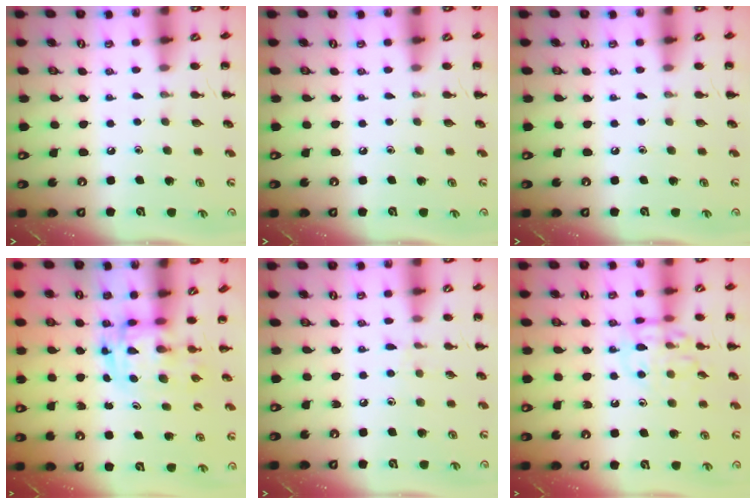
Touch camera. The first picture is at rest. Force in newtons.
{"total": 0.0}
{"total": 0.0}
{"total": 2.9, "press": 2.9, "slide": 0.5}
{"total": 5.4, "press": 5.0, "slide": 2.2}
{"total": 11.9, "press": 11.9, "slide": 1.0}